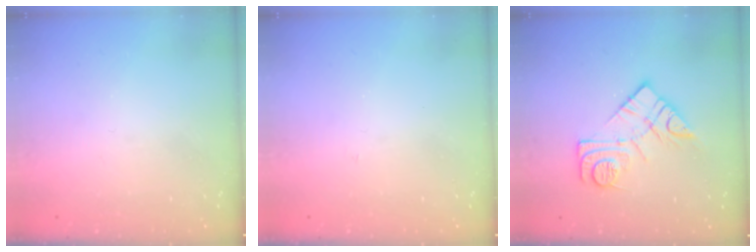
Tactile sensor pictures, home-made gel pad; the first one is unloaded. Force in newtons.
{"total": 2.7, "press": 2.7, "slide": 0.3}
{"total": 11.6, "press": 11.6, "slide": 0.6}